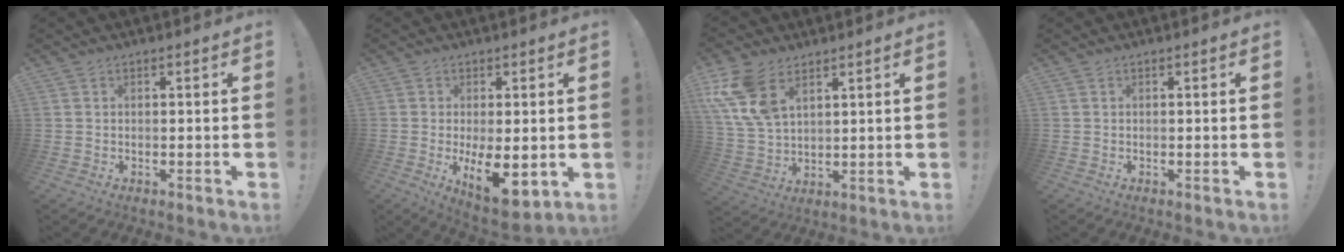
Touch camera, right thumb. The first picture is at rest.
{"total": 11.7, "force": [-1.7, 5.1, 10.4], "torque": [-0.141, -0.004, -0.015]}
{"total": 12.3, "force": [6.6, 7.3, 7.5], "torque": [-0.164, -0.023, 0.131]}
{"total": 0.0}